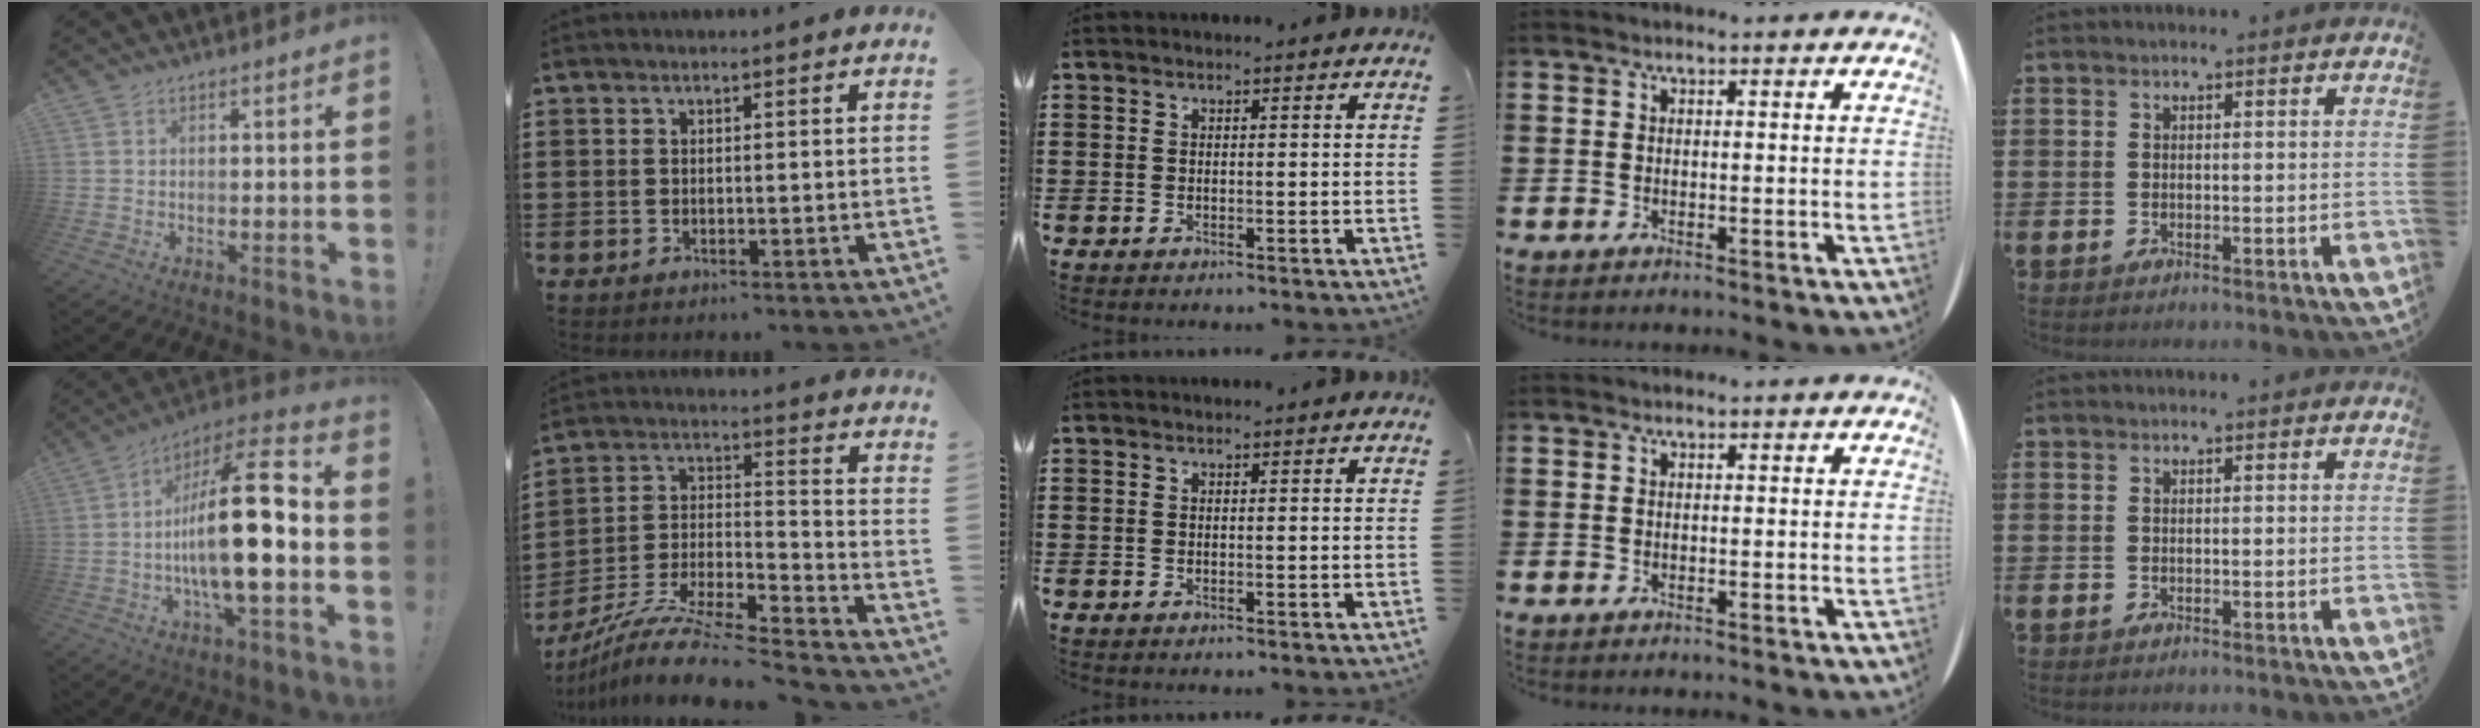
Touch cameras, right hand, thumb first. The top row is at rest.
{"thumb": {"total": 23.3, "force": [-2.8, 6.8, 22.1], "torque": [-0.374, 0.014, -0.049]}, "index": {"total": 10.2, "force": [-9.3, 0.5, 4.2], "torque": [-0.075, 0.008, -0.187]}}